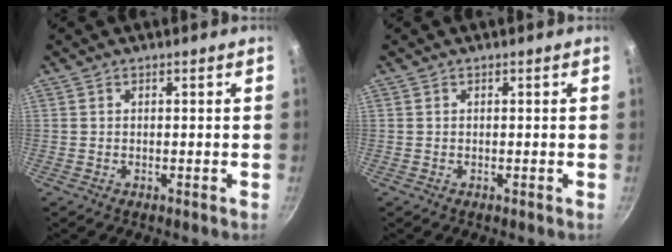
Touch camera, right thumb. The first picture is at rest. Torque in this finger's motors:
{"motor_torque": [0.06, 0.07, -0.05, 0.03, 0.00]}